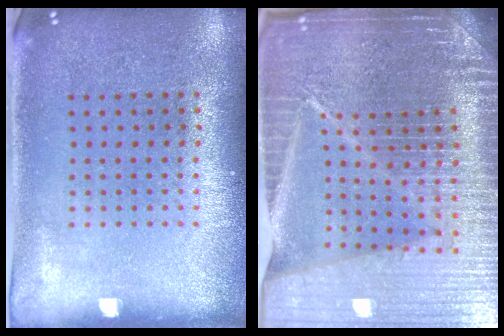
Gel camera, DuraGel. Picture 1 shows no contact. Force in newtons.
{"total": 6.8, "press": 5.9, "slide": 3.5}